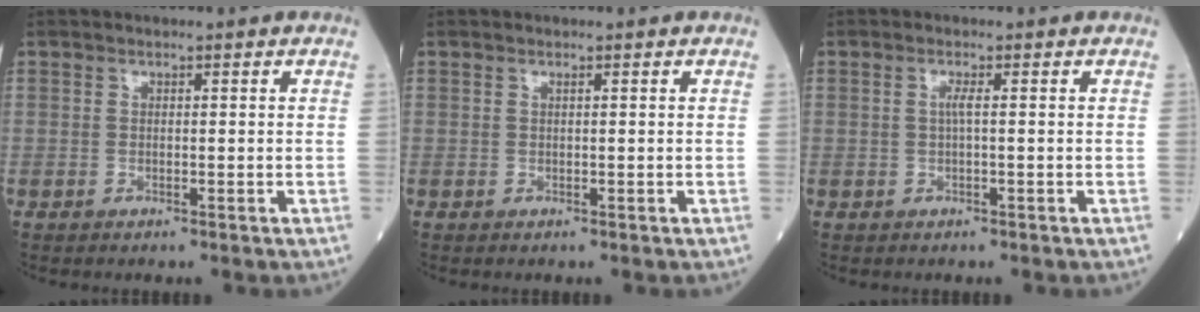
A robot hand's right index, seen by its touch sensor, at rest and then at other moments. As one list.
[{"total": 0.0}, {"total": 1.1, "force": [0.0, -0.1, 1.0], "torque": [-0.024, 0.000, -0.001]}]